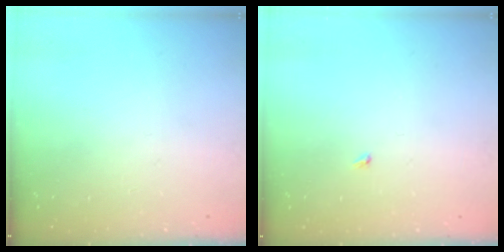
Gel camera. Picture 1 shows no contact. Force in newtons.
{"total": 1.9, "press": 1.9, "slide": 0.3}